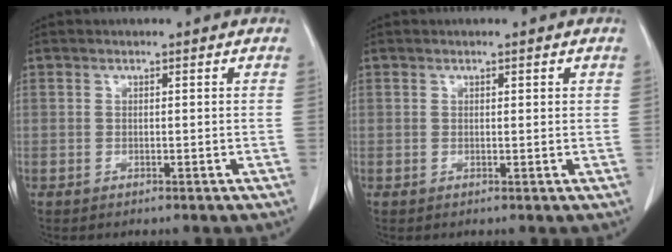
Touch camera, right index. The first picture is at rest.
{"total": 1.1, "force": [0.6, 0.3, 0.9], "torque": [-0.011, 0.000, 0.007]}